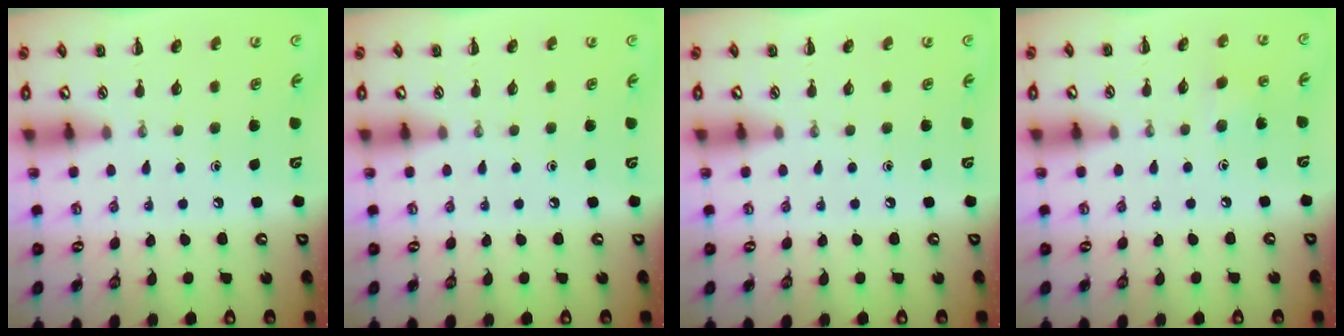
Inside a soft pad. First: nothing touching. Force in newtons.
{"total": 0.0}
{"total": 0.0}
{"total": 5.6, "press": 5.4, "slide": 1.6}